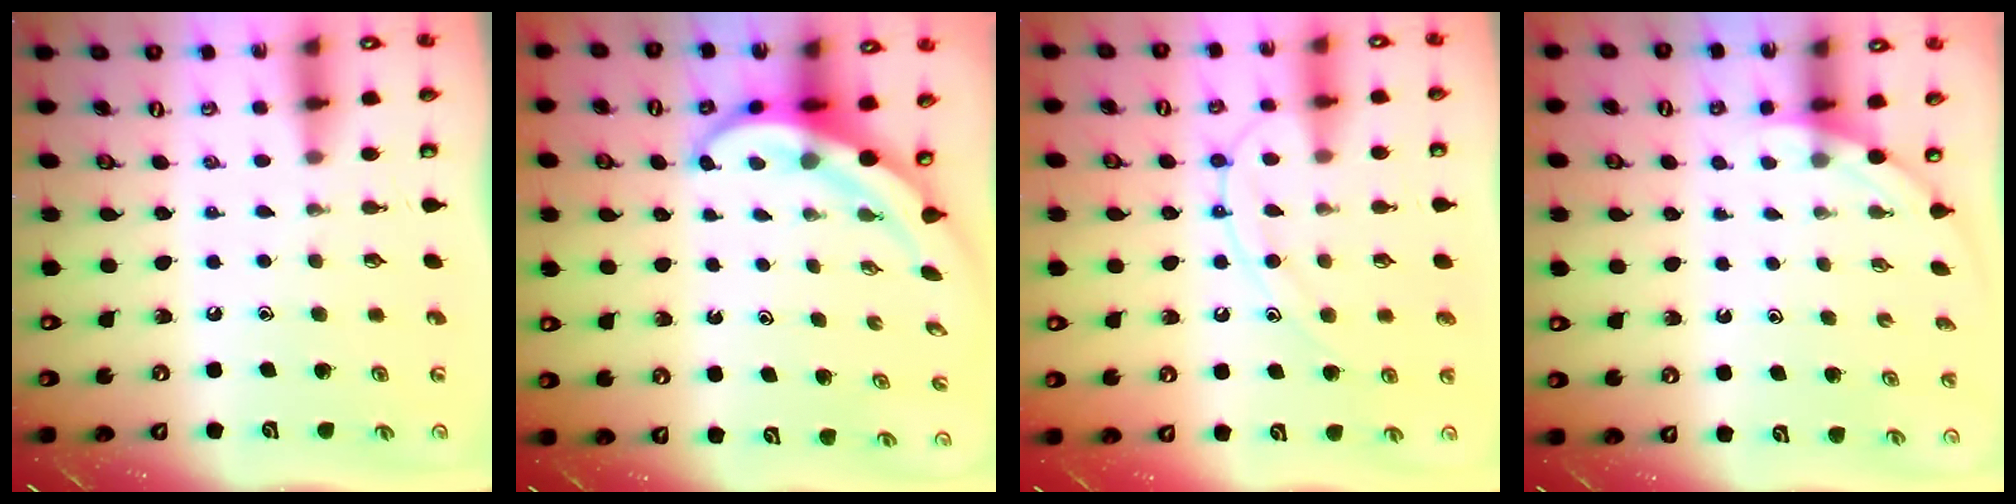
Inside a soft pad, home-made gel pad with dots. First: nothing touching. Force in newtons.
{"total": 4.1, "press": 4.1, "slide": 0.7}
{"total": 12.0, "press": 11.9, "slide": 1.1}
{"total": 1.7, "press": 1.7, "slide": 0.0}